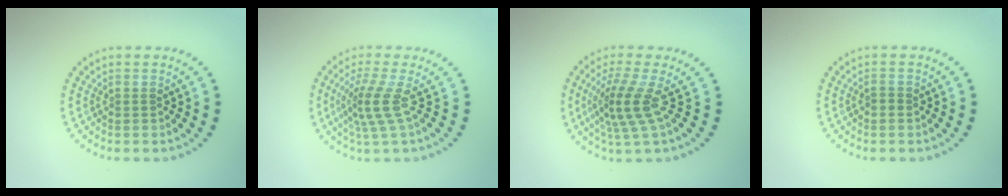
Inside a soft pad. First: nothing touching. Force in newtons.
{"total": 3.1, "press": 2.2, "slide": 2.2}
{"total": 3.8, "press": 2.7, "slide": 2.6}
{"total": 0.7, "press": 0.7, "slide": 0.3}